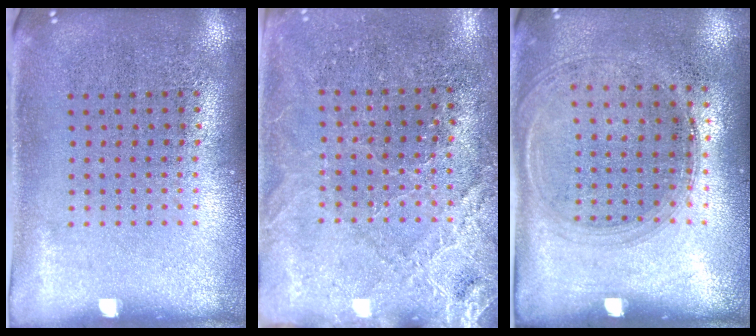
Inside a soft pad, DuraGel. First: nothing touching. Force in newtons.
{"total": 2.8, "press": 2.8, "slide": 0.2}
{"total": 1.3, "press": 1.2, "slide": 0.5}